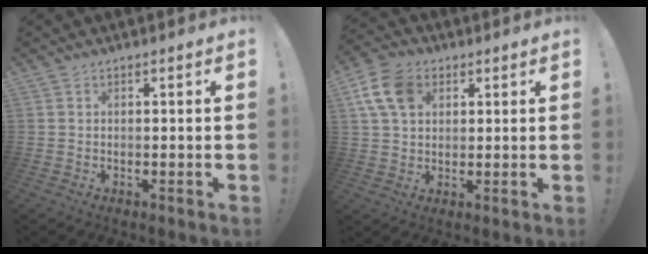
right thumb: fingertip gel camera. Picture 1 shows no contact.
{"total": 11.3, "force": [4.0, 7.9, 7.0], "torque": [-0.129, -0.003, 0.079]}